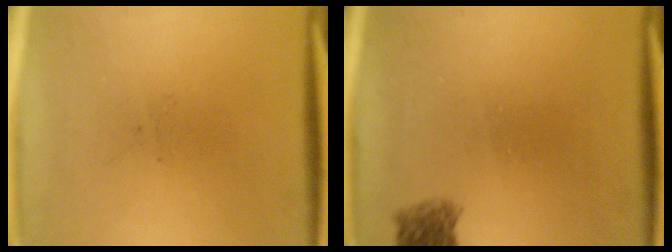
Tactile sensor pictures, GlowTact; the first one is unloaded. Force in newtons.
{"total": 2.6}